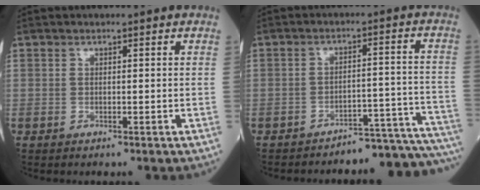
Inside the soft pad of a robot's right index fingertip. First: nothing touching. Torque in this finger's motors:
{"motor_torque": [0.65, -1.00, 0.08, 0.03]}